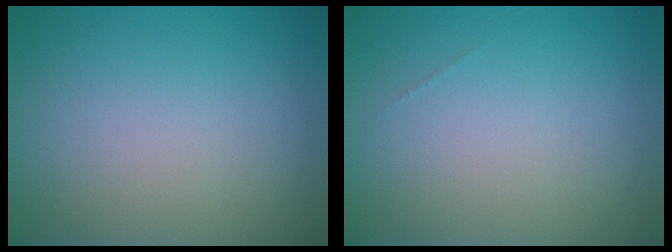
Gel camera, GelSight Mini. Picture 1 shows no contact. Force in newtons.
{"total": 0.0}